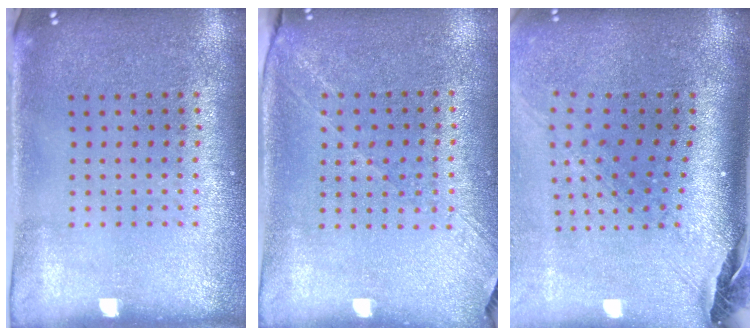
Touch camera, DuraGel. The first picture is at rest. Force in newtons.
{"total": 1.3, "press": 1.2, "slide": 0.5}
{"total": 2.8, "press": 2.0, "slide": 1.9}